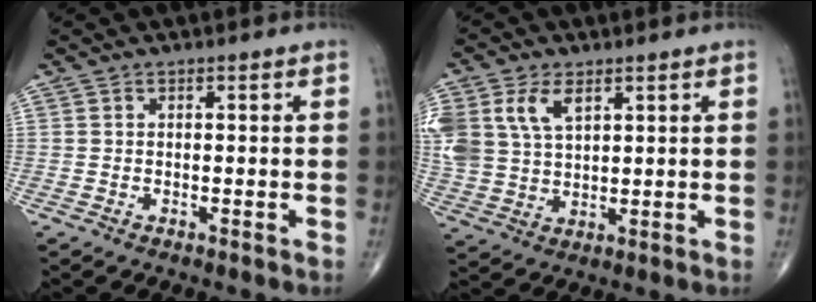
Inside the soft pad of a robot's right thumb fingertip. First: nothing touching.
{"total": 12.1, "force": [4.9, 7.6, 8.0], "torque": [-0.187, -0.004, 0.104]}